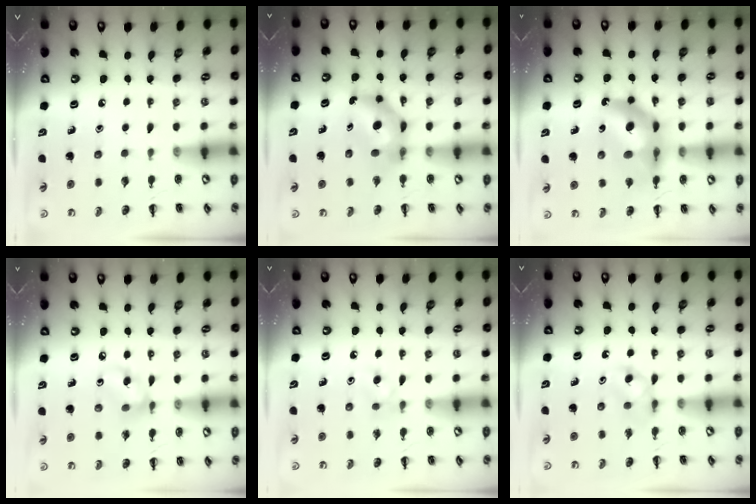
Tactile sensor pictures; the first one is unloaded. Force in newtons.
{"total": 7.0, "press": 6.8, "slide": 1.4}
{"total": 12.2, "press": 11.6, "slide": 3.7}
{"total": 7.5, "press": 7.5, "slide": 0.9}
{"total": 4.4, "press": 3.9, "slide": 2.0}
{"total": 3.8, "press": 3.4, "slide": 1.5}